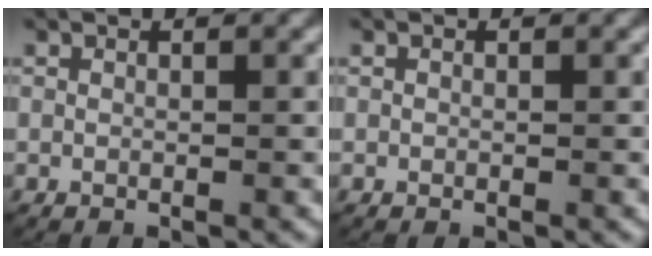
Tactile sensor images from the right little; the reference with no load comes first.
{"total": 0.0}